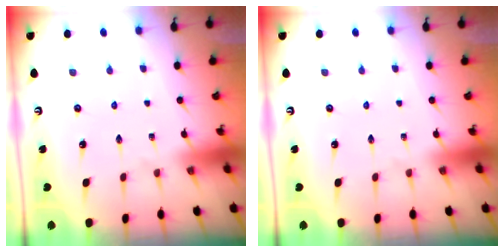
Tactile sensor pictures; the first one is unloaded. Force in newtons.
{"total": 0.0}